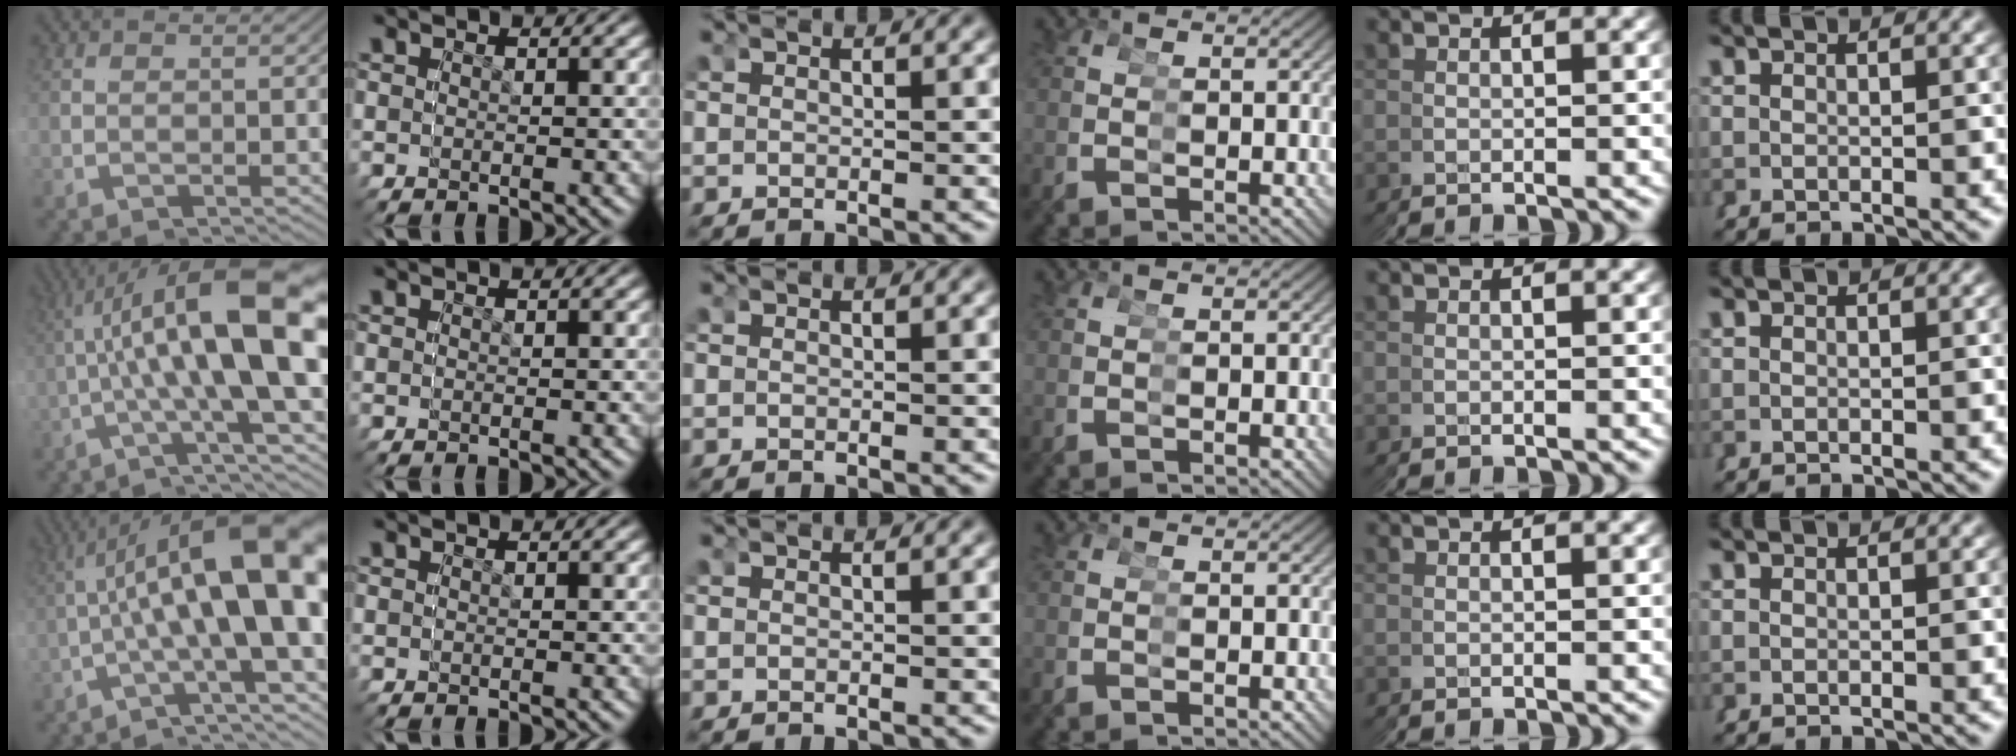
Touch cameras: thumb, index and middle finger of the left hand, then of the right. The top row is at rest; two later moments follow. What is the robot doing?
{"motion": "grasp_and_lifting", "object": "cubes"}